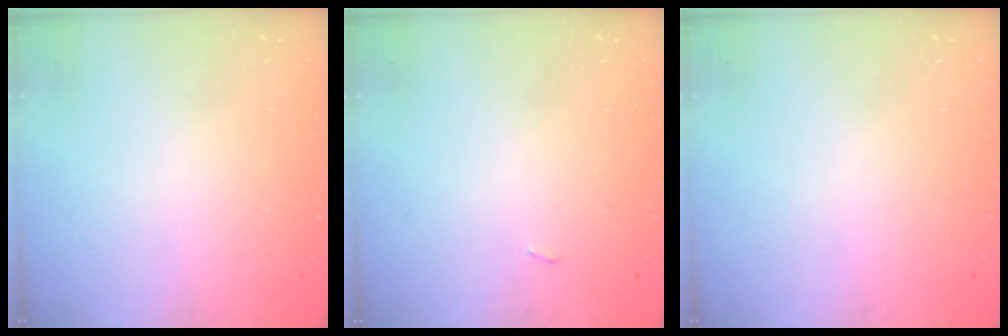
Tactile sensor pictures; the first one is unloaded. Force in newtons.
{"total": 2.7, "press": 2.3, "slide": 1.4}
{"total": 0.0}